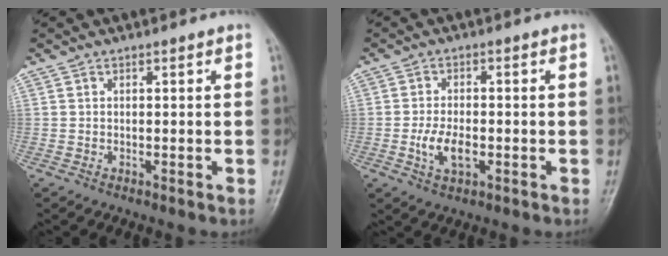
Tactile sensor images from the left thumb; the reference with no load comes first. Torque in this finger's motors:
{"motor_torque": [-0.17, 0.62, 0.69, 0.19, 0.08]}